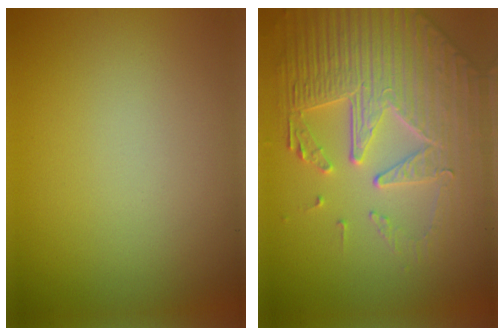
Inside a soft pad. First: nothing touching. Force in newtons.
{"total": 7.4, "press": 5.8, "slide": 4.6}